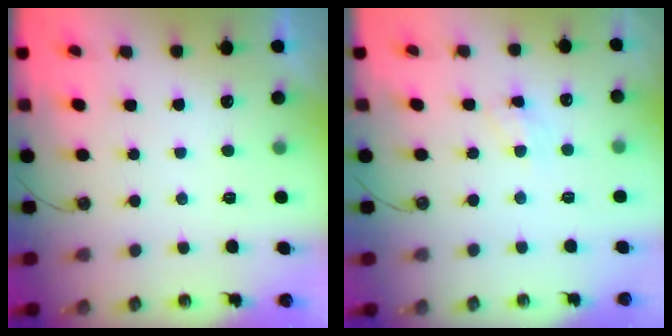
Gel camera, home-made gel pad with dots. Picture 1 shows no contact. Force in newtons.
{"total": 6.0, "press": 5.9, "slide": 0.7}